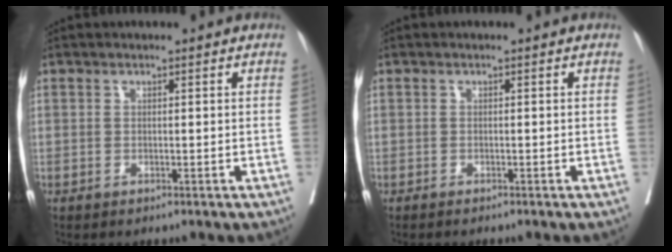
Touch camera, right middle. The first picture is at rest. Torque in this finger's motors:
{"motor_torque": [0.45, -0.56, 0.09, 0.01]}